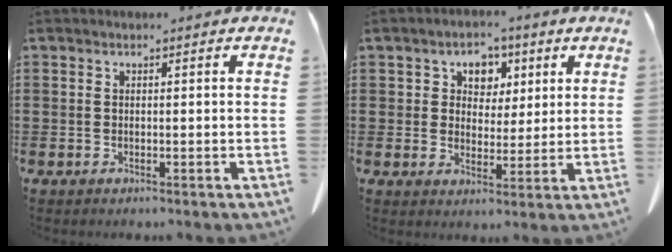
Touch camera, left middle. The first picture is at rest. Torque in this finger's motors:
{"motor_torque": [-0.61, 0.90, 0.09, 0.02]}